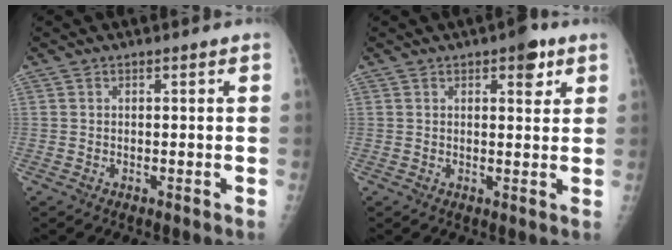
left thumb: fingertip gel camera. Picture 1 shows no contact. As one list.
[{"total": 4.5, "force": [2.5, 1.9, 3.2], "torque": [-0.025, -0.009, 0.028]}]